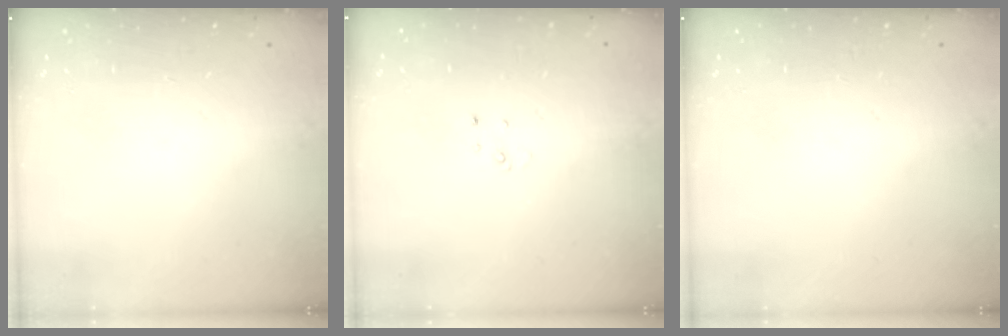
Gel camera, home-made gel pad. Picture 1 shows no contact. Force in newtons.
{"total": 2.0, "press": 2.0, "slide": 0.2}
{"total": 0.0}